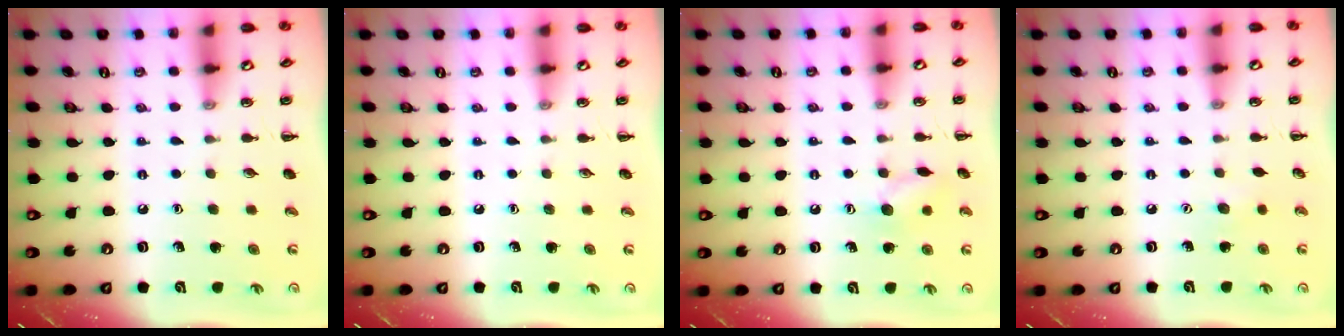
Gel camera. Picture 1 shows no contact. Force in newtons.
{"total": 0.0}
{"total": 7.6, "press": 7.6, "slide": 0.6}
{"total": 3.5, "press": 3.4, "slide": 0.9}